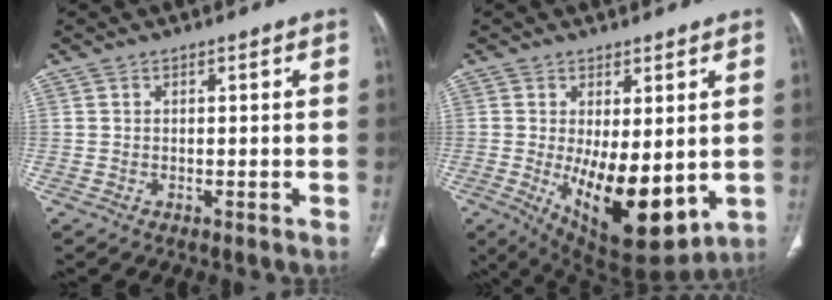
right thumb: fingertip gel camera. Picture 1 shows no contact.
{"total": 14.8, "force": [-1.6, 6.4, 13.2], "torque": [-0.192, -0.033, -0.002]}